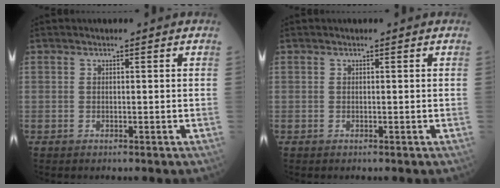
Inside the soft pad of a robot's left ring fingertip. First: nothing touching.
{"total": 0.0}